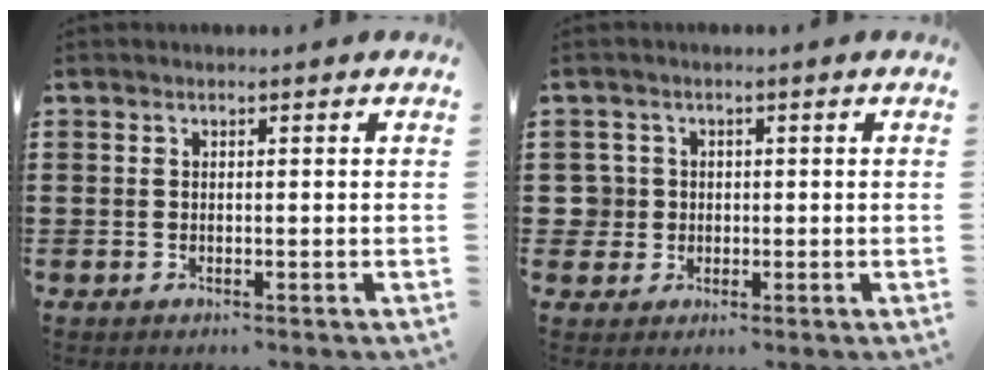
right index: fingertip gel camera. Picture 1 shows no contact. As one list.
[{"total": 2.8, "force": [-0.2, 2.8, 0.5], "torque": [-0.033, 0.003, -0.008]}]